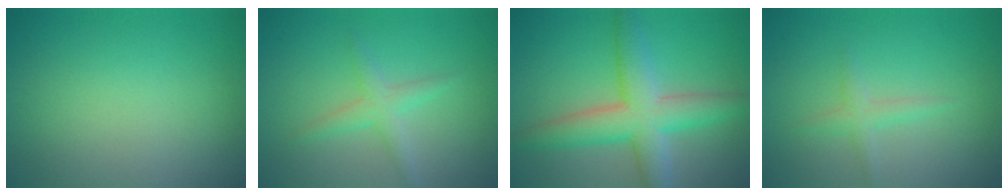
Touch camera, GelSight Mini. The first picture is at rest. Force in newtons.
{"total": 2.1, "press": 2.1, "slide": 0.0}
{"total": 6.5, "press": 6.5, "slide": 0.4}
{"total": 1.5, "press": 1.5, "slide": 0.1}